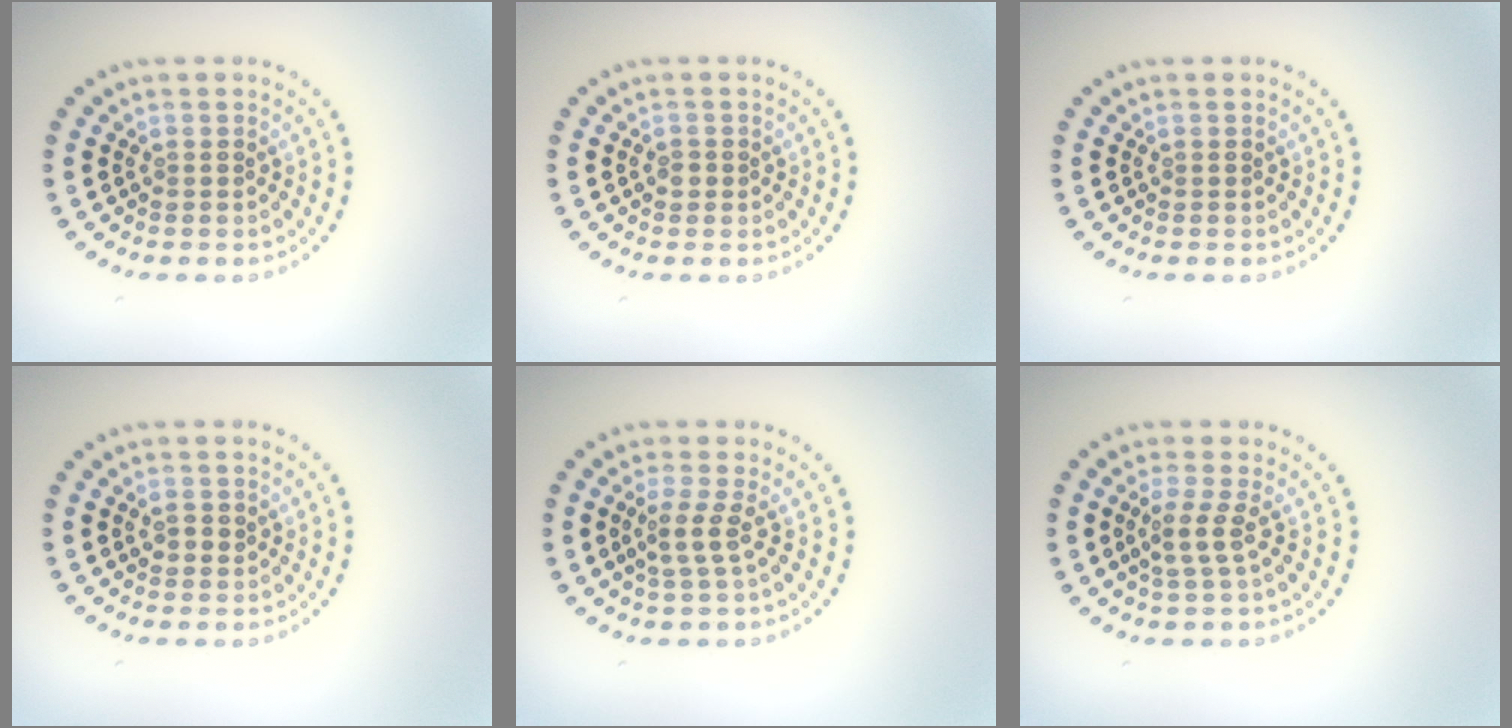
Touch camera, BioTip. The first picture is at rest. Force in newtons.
{"total": 0.8, "press": 0.7, "slide": 0.3}
{"total": 0.0}
{"total": 1.1, "press": 1.0, "slide": 0.5}
{"total": 2.0, "press": 1.6, "slide": 1.2}
{"total": 2.0, "press": 1.6, "slide": 1.2}